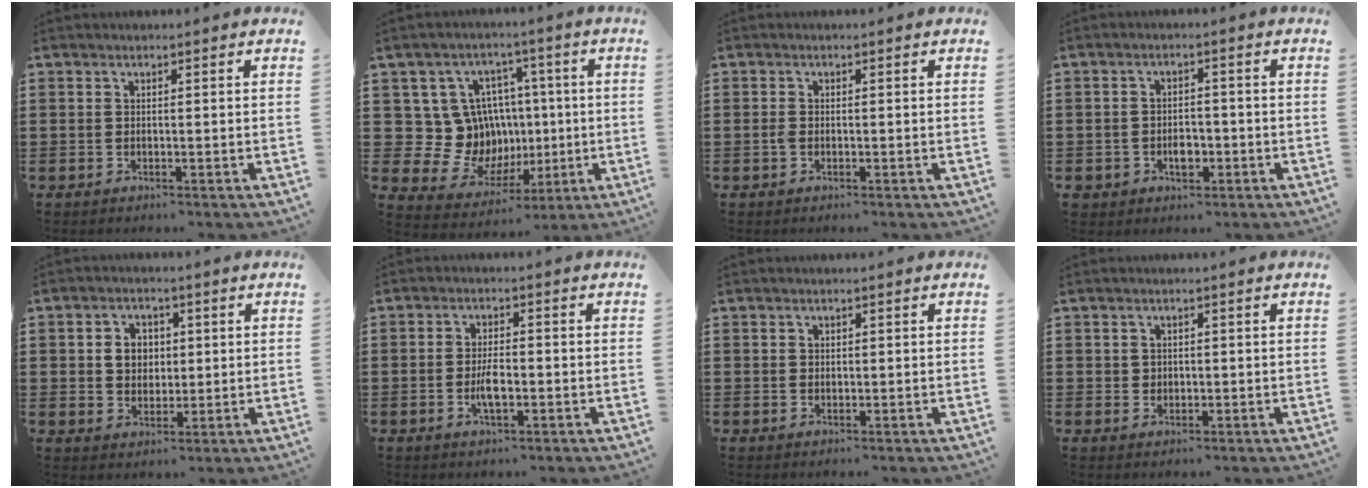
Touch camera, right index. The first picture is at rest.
{"total": 12.1, "force": [1.0, 11.3, 4.2], "torque": [-0.113, -0.009, 0.033]}
{"total": 1.0, "force": [-0.4, 0.5, 0.7], "torque": [-0.022, -0.003, -0.010]}
{"total": 3.3, "force": [-1.4, 2.3, 1.9], "torque": [-0.032, -0.003, -0.028]}
{"total": 4.3, "force": [0.5, 3.7, 2.1], "torque": [-0.047, 0.011, 0.004]}
{"total": 3.8, "force": [-1.0, 1.1, 3.5], "torque": [-0.077, -0.008, -0.021]}
{"total": 0.6, "force": [0.3, 0.6, 0.1], "torque": [-0.004, 0.004, 0.006]}
{"total": 1.2, "force": [0.4, 1.1, 0.3], "torque": [-0.009, 0.007, 0.007]}